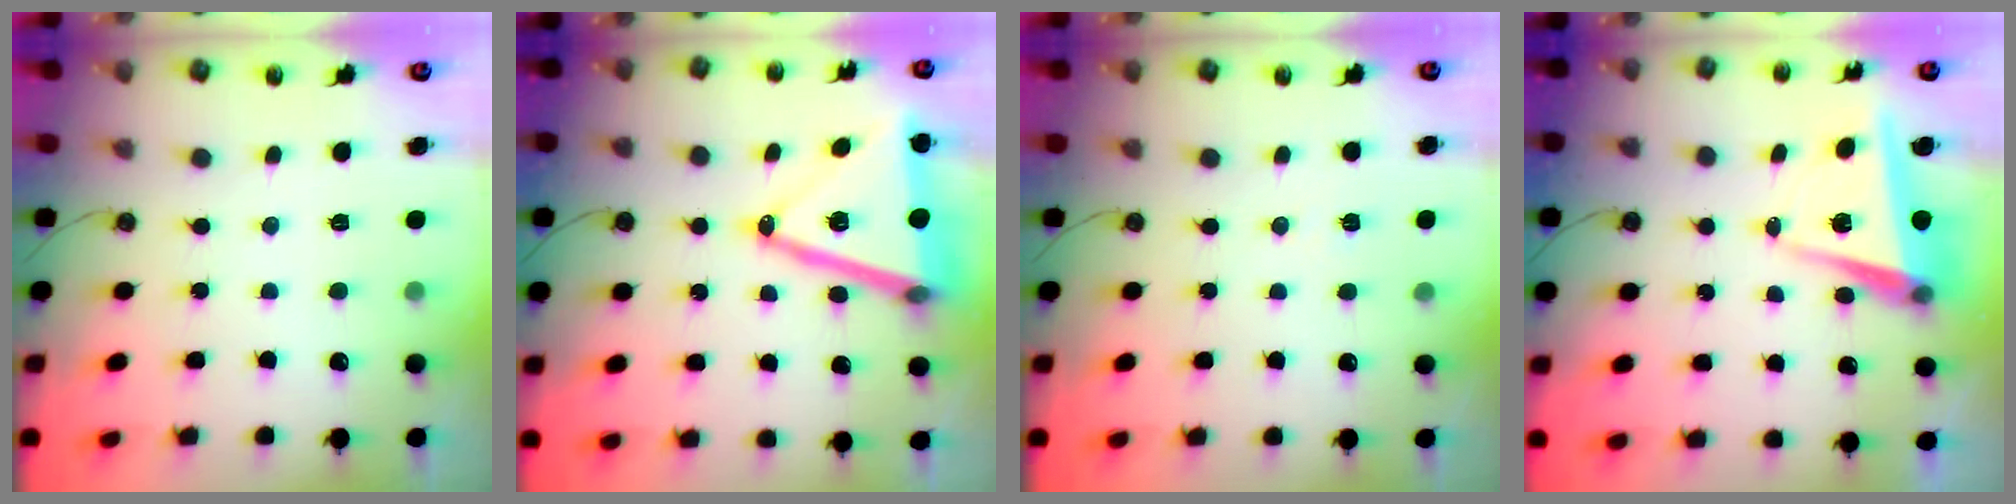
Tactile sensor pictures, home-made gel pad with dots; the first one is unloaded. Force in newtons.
{"total": 20.5, "press": 20.1, "slide": 3.9}
{"total": 5.5, "press": 3.2, "slide": 4.5}
{"total": 6.6, "press": 5.3, "slide": 3.9}